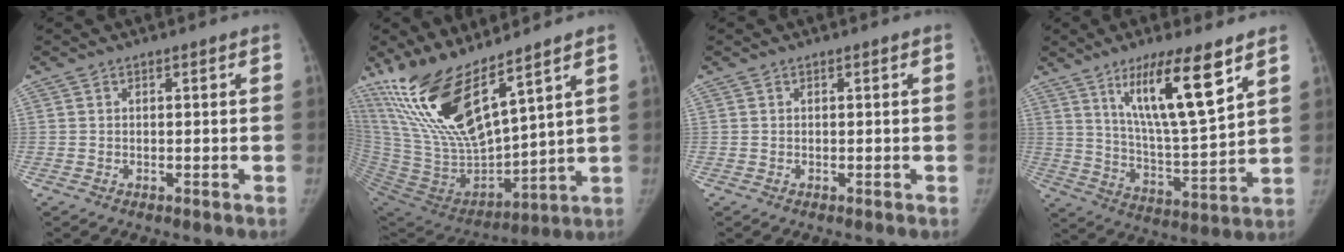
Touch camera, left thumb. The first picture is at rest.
{"total": 20.7, "force": [13.8, 5.2, 14.4], "torque": [-0.268, -0.076, 0.280]}
{"total": 0.0}
{"total": 16.2, "force": [8.9, 2.9, 13.2], "torque": [-0.216, -0.054, 0.165]}